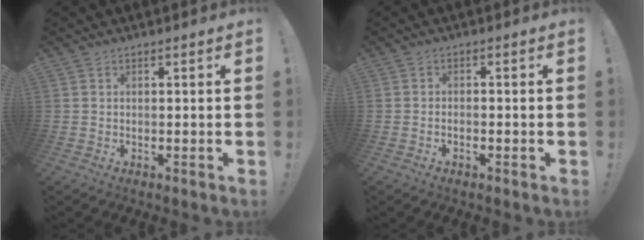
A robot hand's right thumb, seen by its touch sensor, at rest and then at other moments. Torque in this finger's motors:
{"motor_torque": [-0.64, -0.01, -0.23, 0.35, 0.01]}